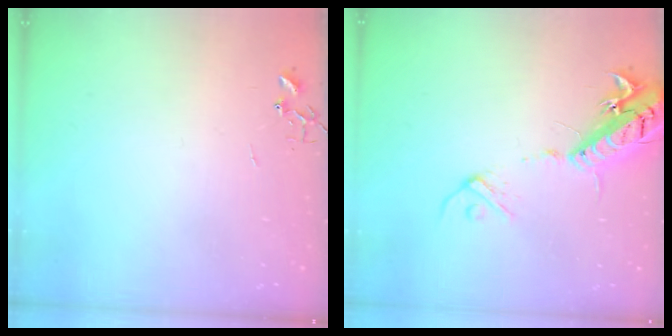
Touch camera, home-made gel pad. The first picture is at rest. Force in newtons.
{"total": 17.4, "press": 17.0, "slide": 3.7}